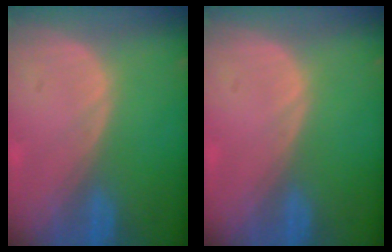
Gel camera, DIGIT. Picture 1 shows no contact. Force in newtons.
{"total": 0.0}